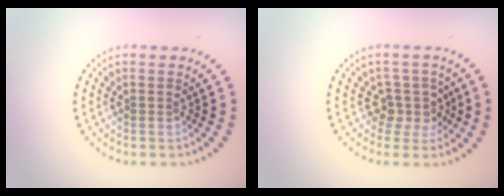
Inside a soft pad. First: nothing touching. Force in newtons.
{"total": 2.5, "press": 1.9, "slide": 1.6}